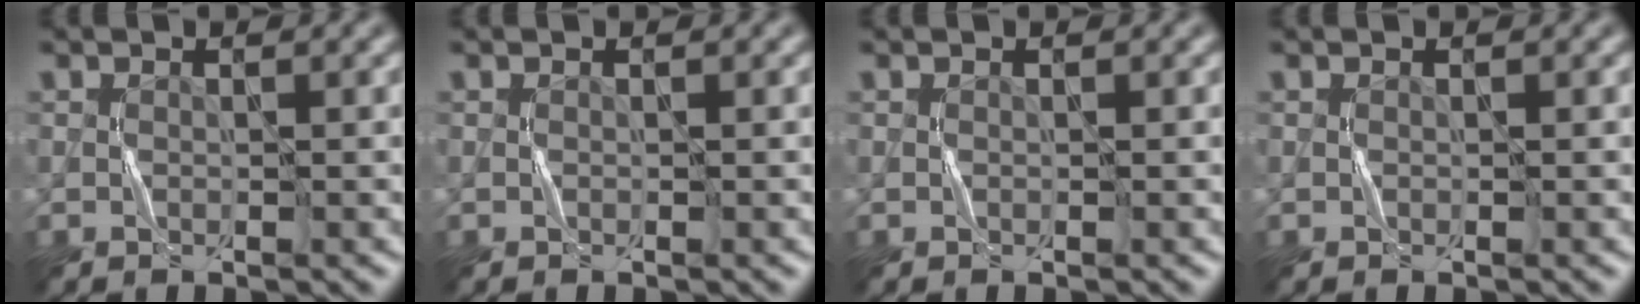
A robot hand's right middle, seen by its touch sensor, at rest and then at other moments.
{"total": 0.0}
{"total": 0.0}
{"total": 0.0}